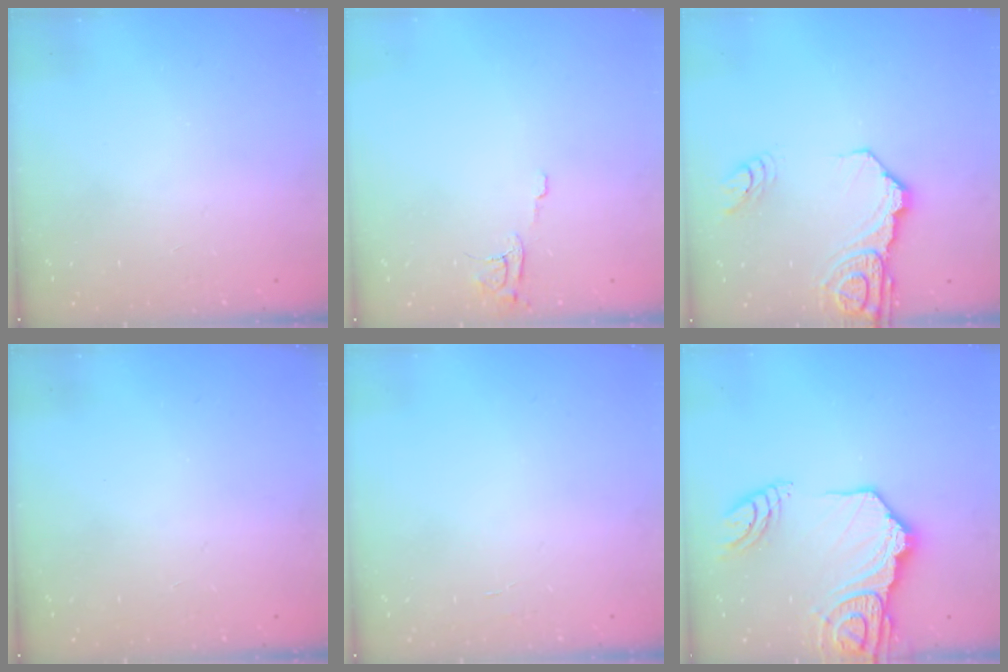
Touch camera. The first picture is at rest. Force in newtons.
{"total": 6.3, "press": 6.3, "slide": 0.5}
{"total": 13.5, "press": 13.4, "slide": 1.4}
{"total": 0.0}
{"total": 1.3, "press": 1.3, "slide": 0.1}
{"total": 22.2, "press": 22.1, "slide": 2.5}